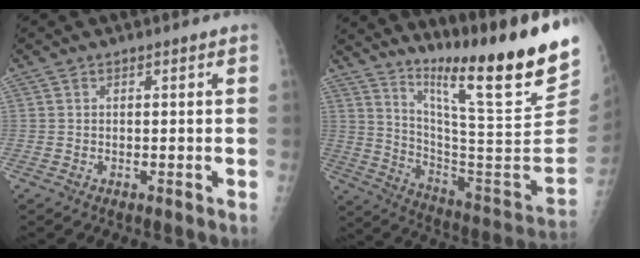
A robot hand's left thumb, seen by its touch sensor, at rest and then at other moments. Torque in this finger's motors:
{"motor_torque": [0.53, -0.01, 1.43, -1.34, 0.26]}